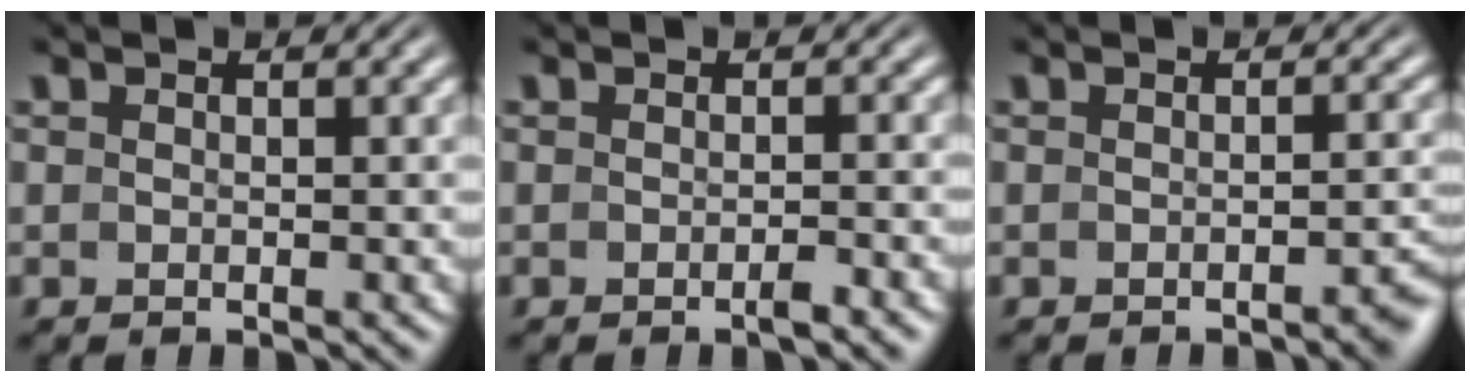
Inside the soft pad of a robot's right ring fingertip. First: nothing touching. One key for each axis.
{"total": 1.0, "fx": -0.8, "fy": -0.3, "fz": 0.5, "tx": -0.007, "ty": 0.007, "tz": -0.018}
{"total": 2.1, "fx": -1.7, "fy": 0.1, "fz": 1.2, "tx": -0.015, "ty": 0.005, "tz": -0.029}